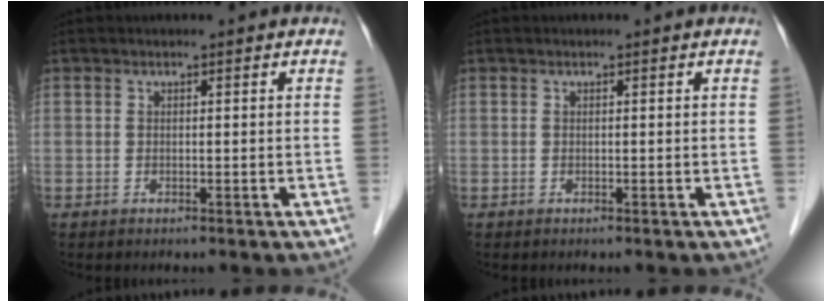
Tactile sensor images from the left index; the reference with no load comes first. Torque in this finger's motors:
{"motor_torque": [0.03, 0.02, 0.00, 0.00]}